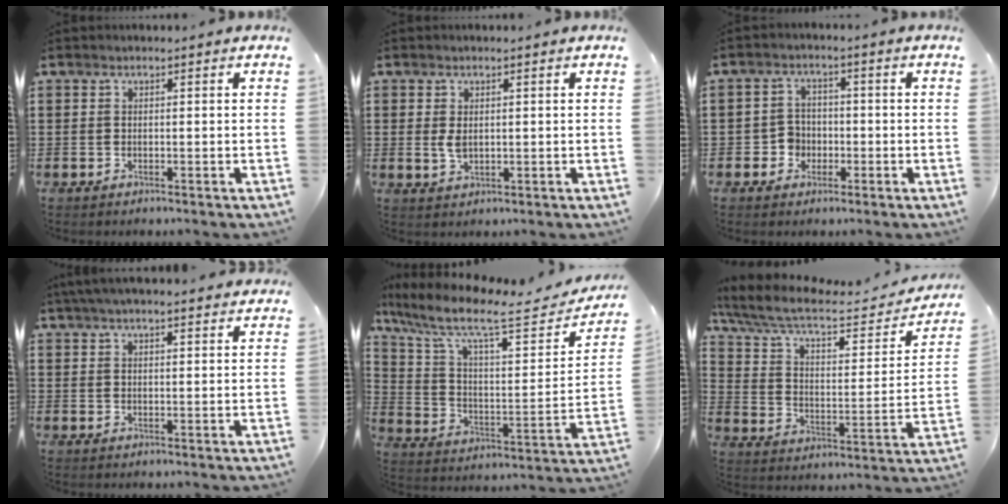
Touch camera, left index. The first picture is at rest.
{"total": 2.4, "force": [0.4, 1.3, 2.0], "torque": [-0.057, -0.003, 0.003]}
{"total": 3.5, "force": [-1.3, 3.1, 1.3], "torque": [-0.032, 0.003, -0.026]}
{"total": 3.7, "force": [3.5, -0.2, 1.2], "torque": [-0.033, -0.005, 0.064]}
{"total": 10.2, "force": [7.5, 2.1, 6.5], "torque": [-0.149, -0.053, 0.123]}
{"total": 9.1, "force": [6.7, 2.1, 5.8], "torque": [-0.135, -0.039, 0.111]}